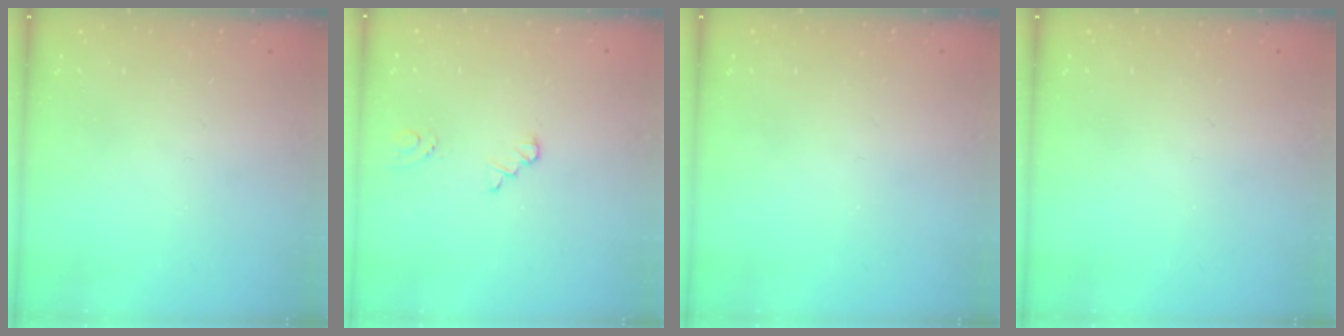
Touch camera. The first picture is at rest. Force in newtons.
{"total": 1.0, "press": 1.0, "slide": 0.1}
{"total": 0.0}
{"total": 0.0}